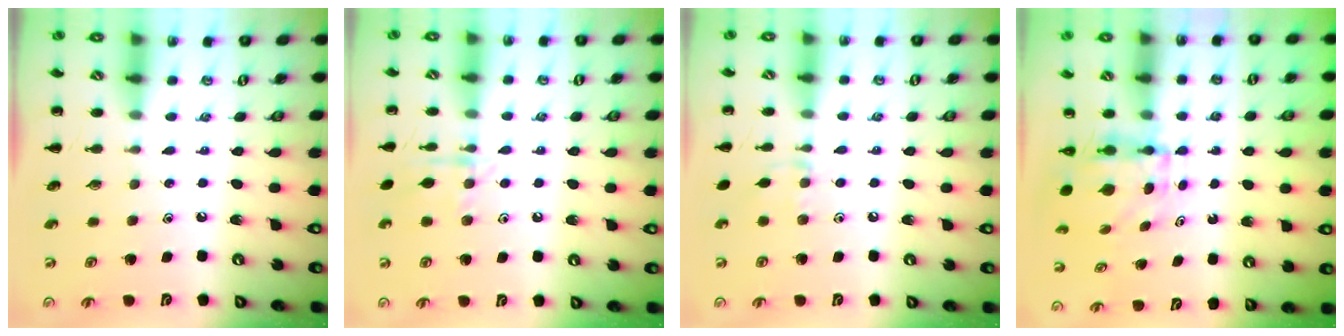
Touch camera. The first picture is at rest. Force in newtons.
{"total": 8.1, "press": 7.9, "slide": 1.5}
{"total": 5.2, "press": 4.8, "slide": 1.8}
{"total": 3.9, "press": 3.9, "slide": 0.3}